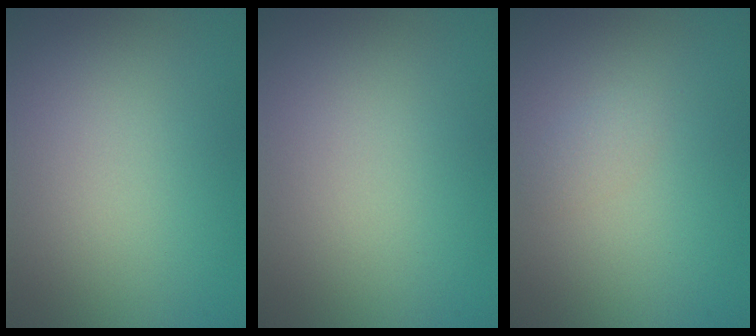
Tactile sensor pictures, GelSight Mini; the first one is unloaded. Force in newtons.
{"total": 0.0}
{"total": 0.8, "press": 0.8, "slide": 0.0}